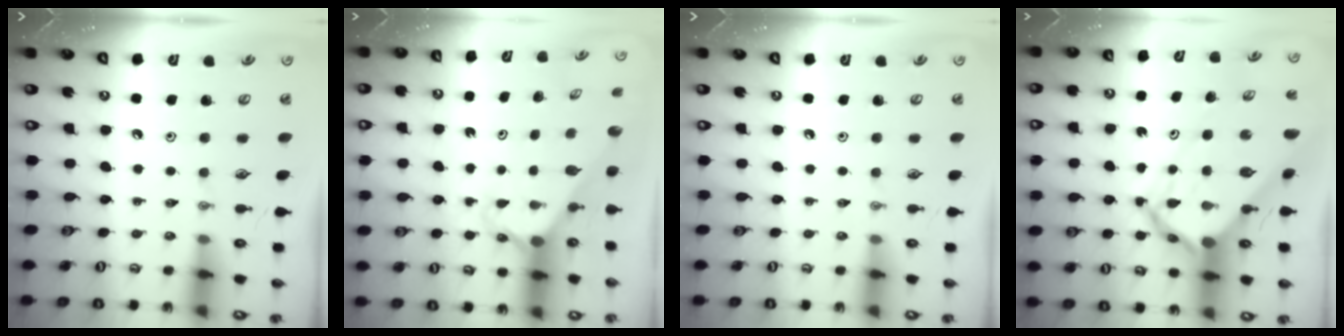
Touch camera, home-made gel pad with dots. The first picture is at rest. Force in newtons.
{"total": 2.3, "press": 2.3, "slide": 0.2}
{"total": 0.0}
{"total": 11.3, "press": 11.2, "slide": 0.9}